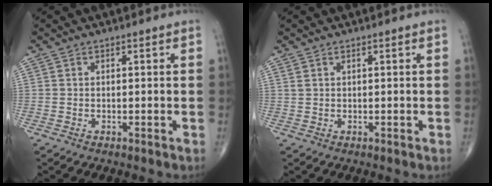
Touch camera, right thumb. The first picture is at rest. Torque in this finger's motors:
{"motor_torque": [-0.12, -0.14, -0.08, 0.15, -0.01]}